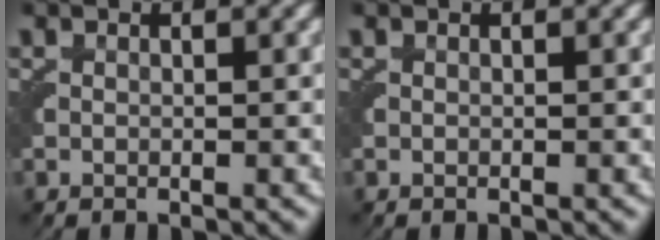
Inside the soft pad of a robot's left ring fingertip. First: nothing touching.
{"total": 0.0}